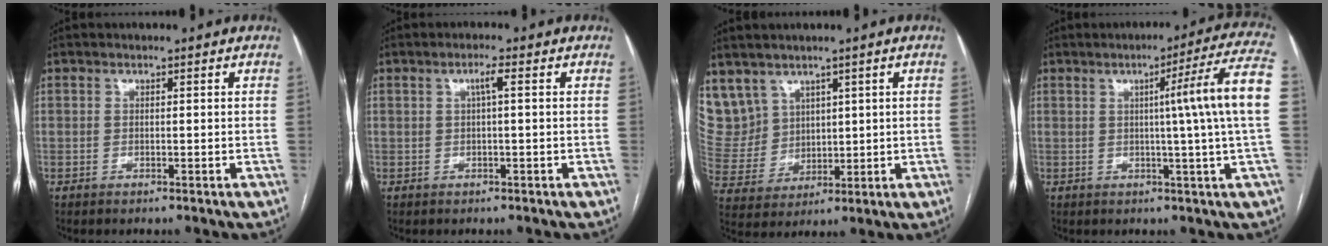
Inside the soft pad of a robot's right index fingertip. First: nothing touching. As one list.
[{"total": 1.9, "force": [0.4, -0.1, 1.8], "torque": [-0.036, 0.003, 0.006]}, {"total": 10.2, "force": [6.3, 7.9, 1.3], "torque": [-0.051, 0.037, 0.155]}, {"total": 12.4, "force": [1.3, -2.4, 12.1], "torque": [-0.157, 0.005, 0.012]}]